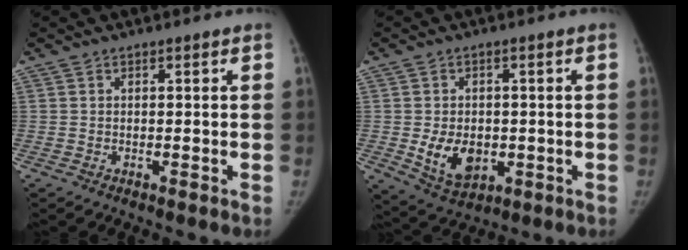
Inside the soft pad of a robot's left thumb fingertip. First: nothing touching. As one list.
[{"total": 8.0, "force": [-1.4, 5.7, 5.3], "torque": [-0.069, -0.006, -0.009]}]